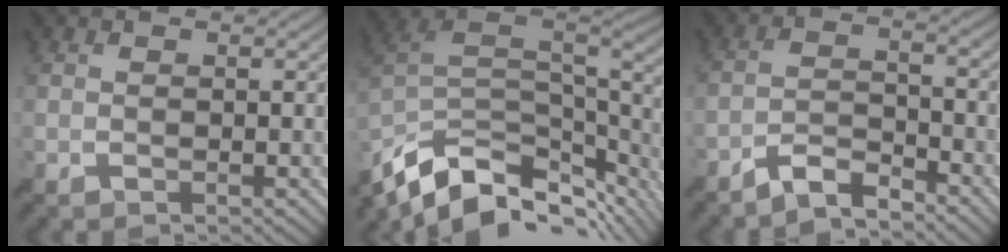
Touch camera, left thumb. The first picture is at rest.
{"total": 13.7, "force": [-8.0, 6.1, 9.2], "torque": [-0.225, -0.022, -0.126]}
{"total": 4.7, "force": [-4.1, 0.9, 2.0], "torque": [-0.041, 0.003, -0.086]}